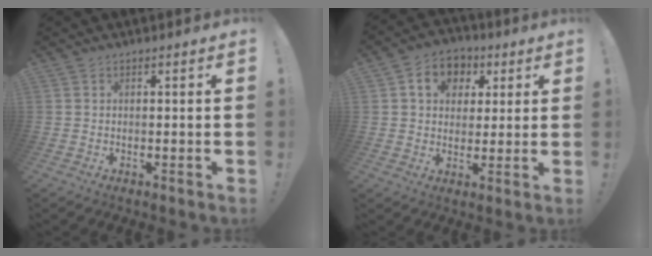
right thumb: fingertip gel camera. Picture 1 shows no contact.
{"total": 10.2, "force": [3.6, 8.2, 4.9], "torque": [-0.067, -0.003, 0.069]}